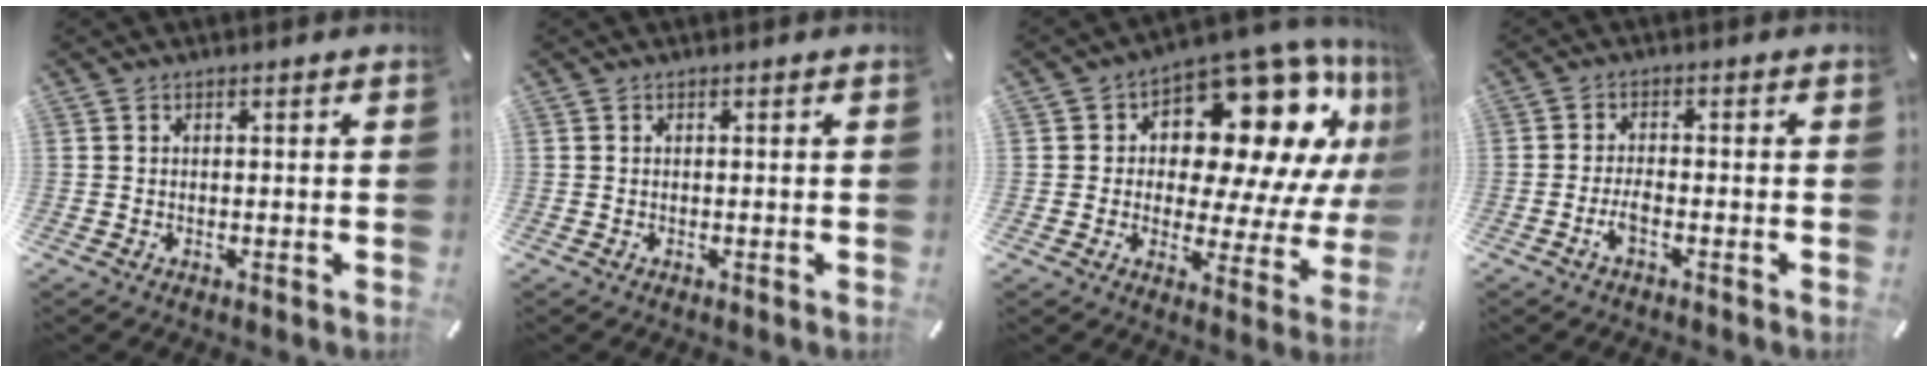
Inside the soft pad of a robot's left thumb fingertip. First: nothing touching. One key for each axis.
{"total": 0.0}
{"total": 19.3, "fx": 9.4, "fy": 10.2, "fz": 13.4, "tx": -0.175, "ty": -0.081, "tz": 0.150}
{"total": 3.5, "fx": -1.8, "fy": 1.2, "fz": 2.7, "tx": -0.065, "ty": 0.001, "tz": -0.038}